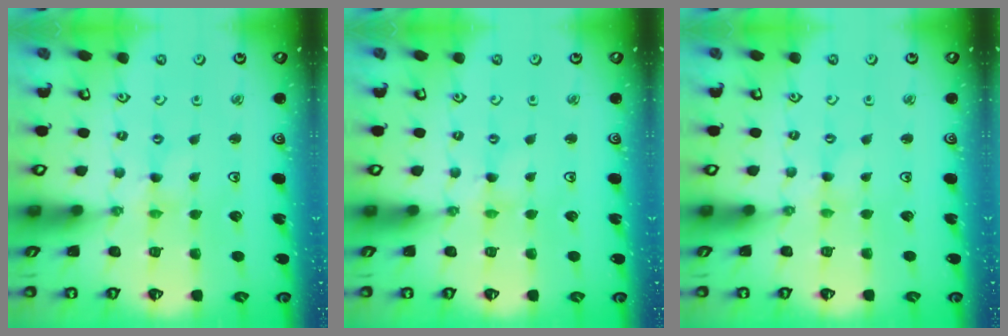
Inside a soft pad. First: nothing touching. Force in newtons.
{"total": 0.0}
{"total": 0.0}